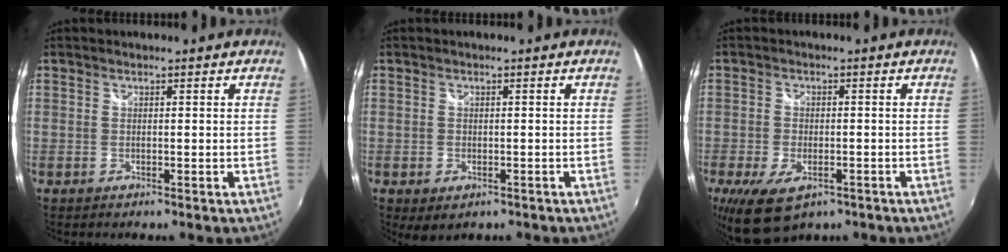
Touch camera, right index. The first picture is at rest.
{"total": 2.9, "force": [-1.2, 2.0, 1.6], "torque": [-0.031, -0.009, -0.013]}
{"total": 9.4, "force": [-5.4, 4.8, 6.0], "torque": [-0.138, -0.031, -0.087]}